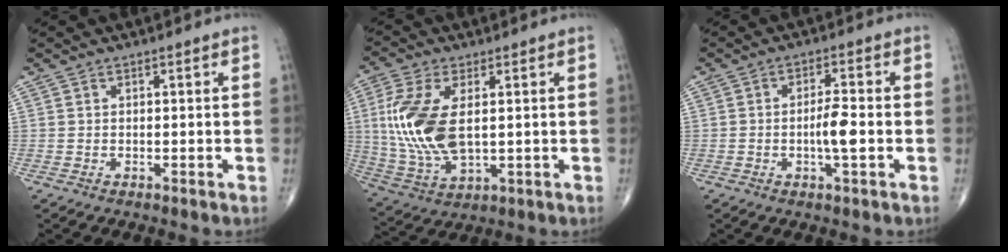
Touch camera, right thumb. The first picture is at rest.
{"total": 15.0, "force": [1.7, 7.7, 12.8], "torque": [-0.283, -0.011, 0.042]}
{"total": 5.3, "force": [-1.0, 1.4, 5.0], "torque": [-0.090, 0.006, -0.020]}